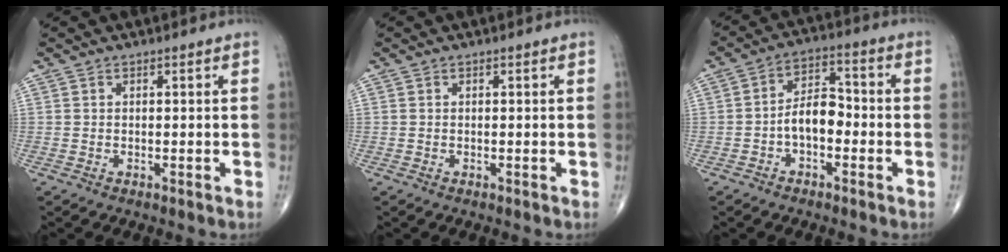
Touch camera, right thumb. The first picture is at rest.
{"total": 0.0}
{"total": 7.4, "force": [-2.0, 4.3, 5.7], "torque": [-0.081, 0.034, -0.044]}